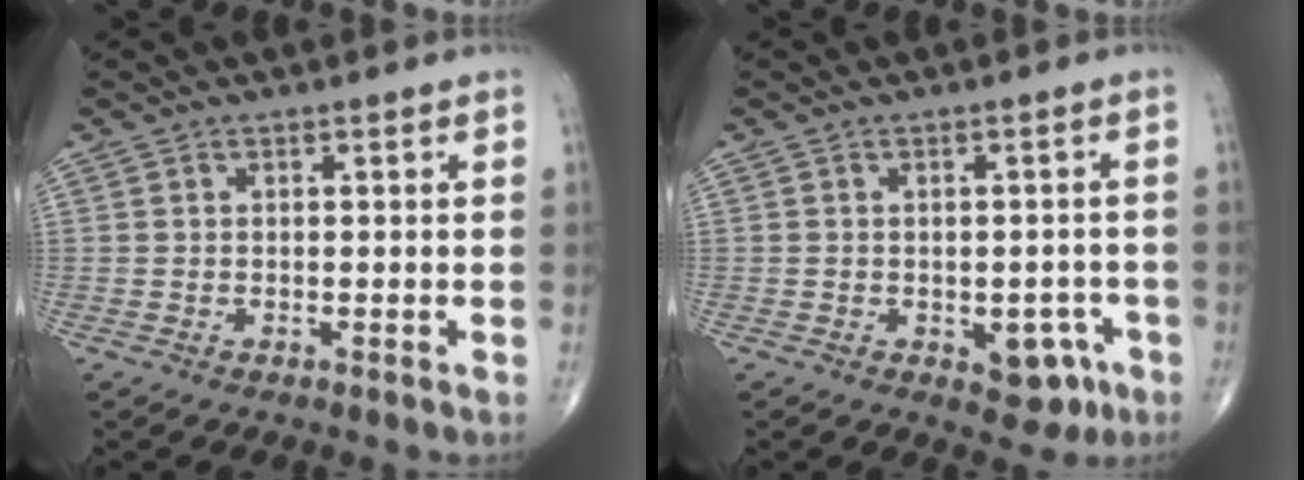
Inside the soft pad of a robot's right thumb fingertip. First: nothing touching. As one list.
[{"total": 6.1, "force": [-2.5, 3.7, 4.2], "torque": [-0.022, 0.013, -0.024]}]